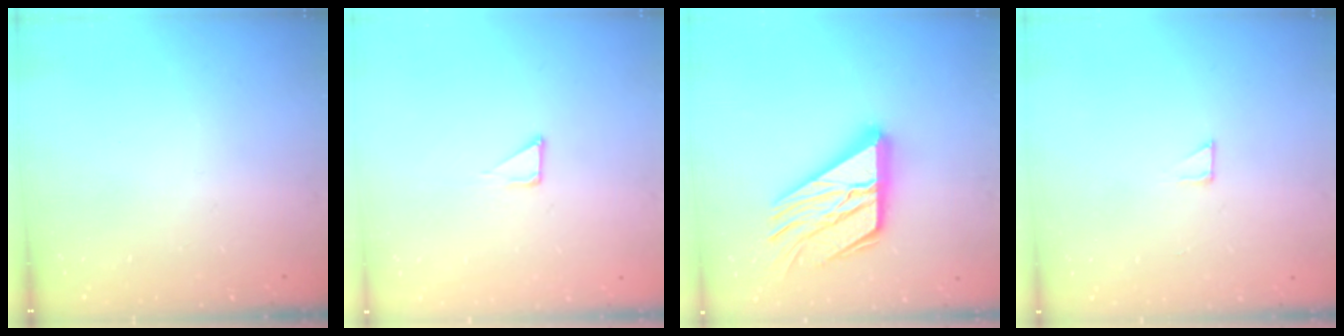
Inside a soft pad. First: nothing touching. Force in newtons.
{"total": 2.3, "press": 2.3, "slide": 0.1}
{"total": 21.7, "press": 21.6, "slide": 2.2}
{"total": 2.3, "press": 2.3, "slide": 0.2}